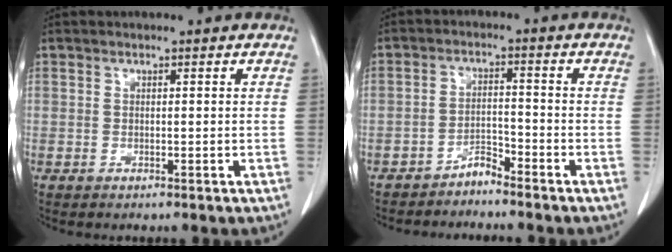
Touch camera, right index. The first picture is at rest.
{"total": 2.7, "force": [-2.6, 0.5, 0.4], "torque": [-0.002, -0.003, -0.046]}